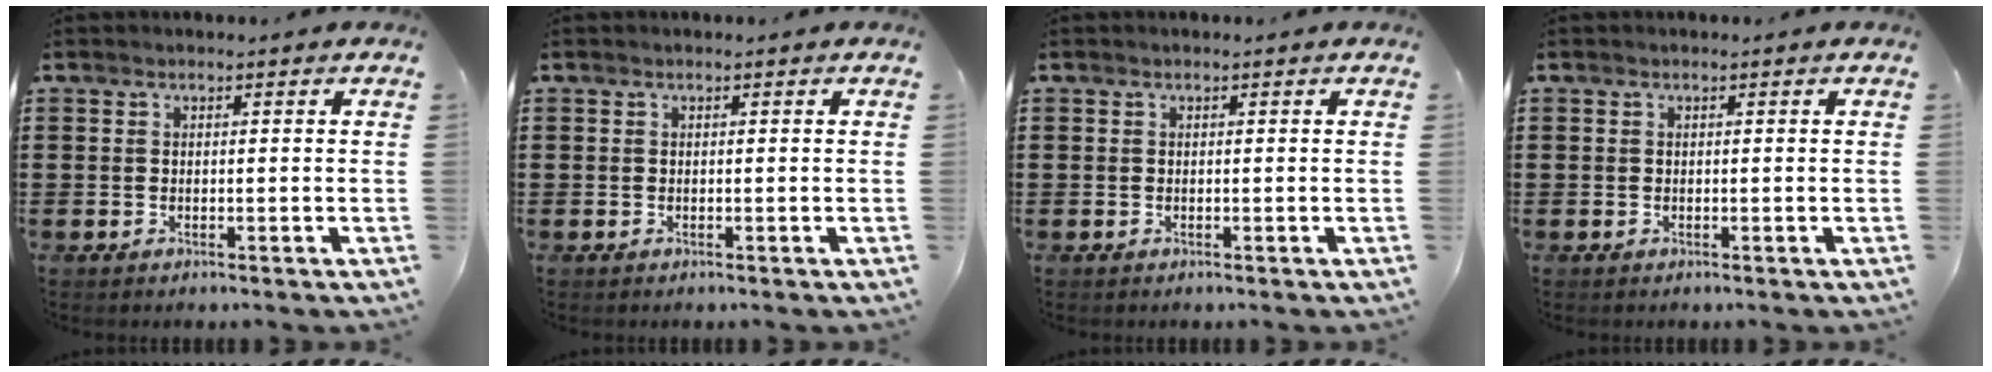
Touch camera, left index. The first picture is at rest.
{"total": 0.0}
{"total": 0.0}
{"total": 0.0}